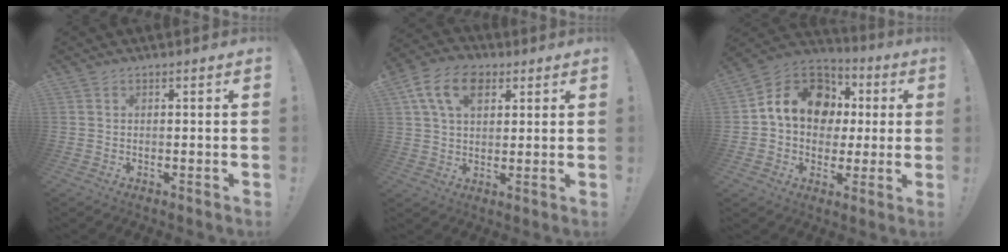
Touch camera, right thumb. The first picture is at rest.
{"total": 12.0, "force": [5.0, 7.8, 7.7], "torque": [-0.128, -0.001, 0.095]}
{"total": 17.4, "force": [4.4, 13.7, 9.8], "torque": [-0.132, 0.000, 0.091]}